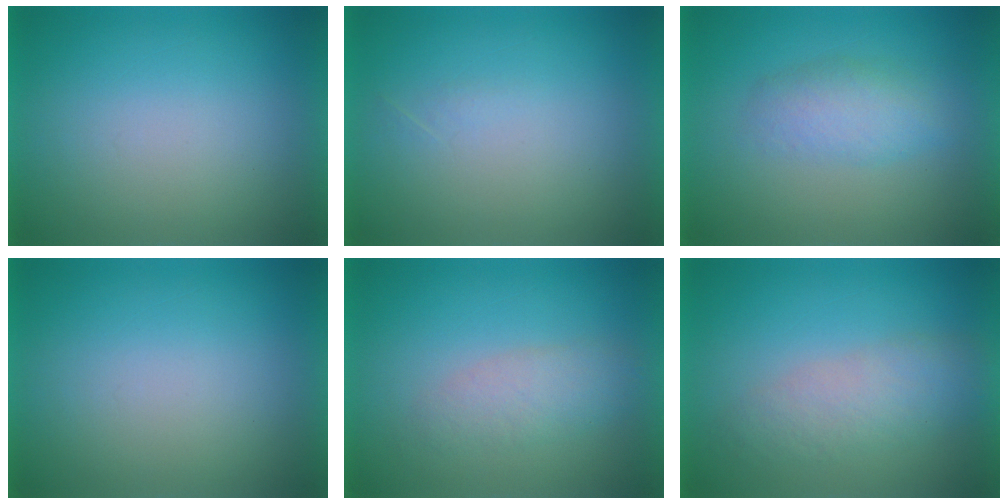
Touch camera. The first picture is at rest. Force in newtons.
{"total": 1.0}
{"total": 4.0}
{"total": 0.0}
{"total": 2.9}
{"total": 3.0}